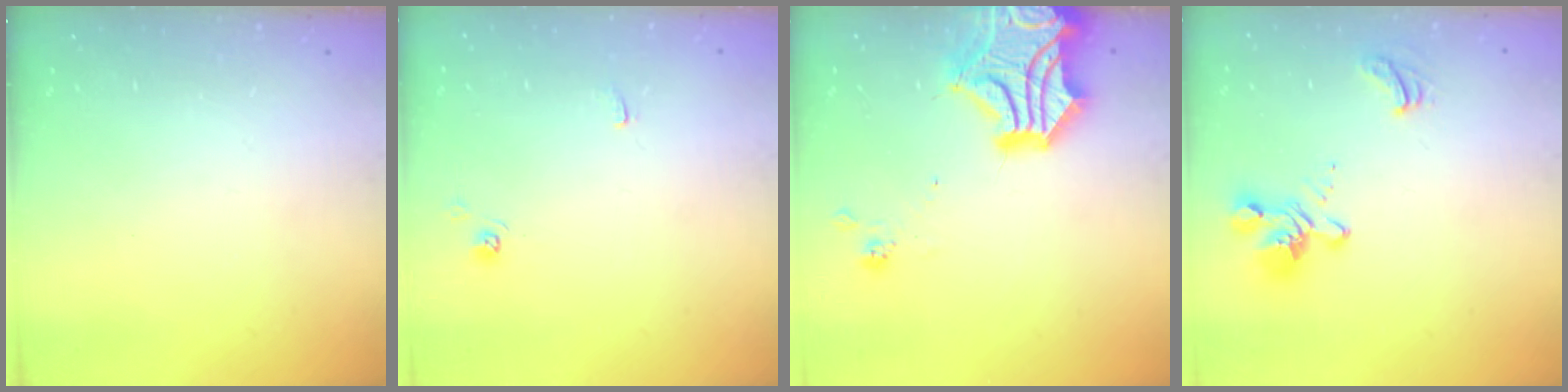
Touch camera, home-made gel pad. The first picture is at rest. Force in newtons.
{"total": 1.2, "press": 1.2, "slide": 0.3}
{"total": 10.2, "press": 9.9, "slide": 2.6}
{"total": 4.7, "press": 4.6, "slide": 1.1}